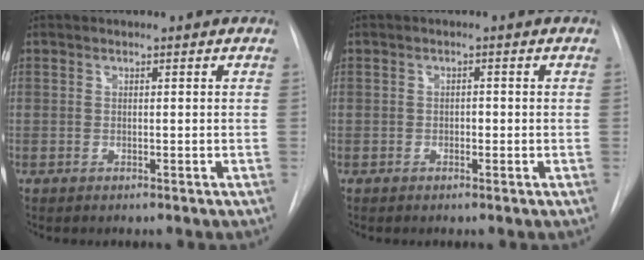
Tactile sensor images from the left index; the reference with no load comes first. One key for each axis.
{"total": 0.9, "fx": -0.3, "fy": 0.6, "fz": 0.6, "tx": -0.006, "ty": 0.003, "tz": -0.005}